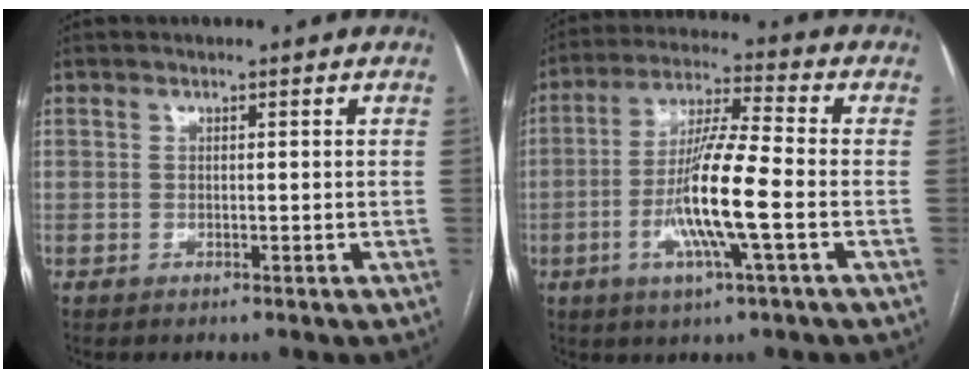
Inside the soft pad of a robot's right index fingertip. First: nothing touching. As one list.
[{"total": 12.1, "force": [-3.1, 0.2, 11.7], "torque": [-0.227, -0.005, -0.064]}]